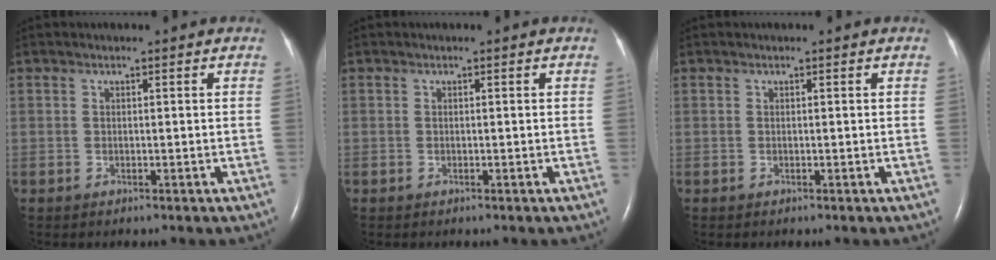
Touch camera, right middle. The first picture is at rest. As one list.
[{"total": 0.0}, {"total": 0.0}]